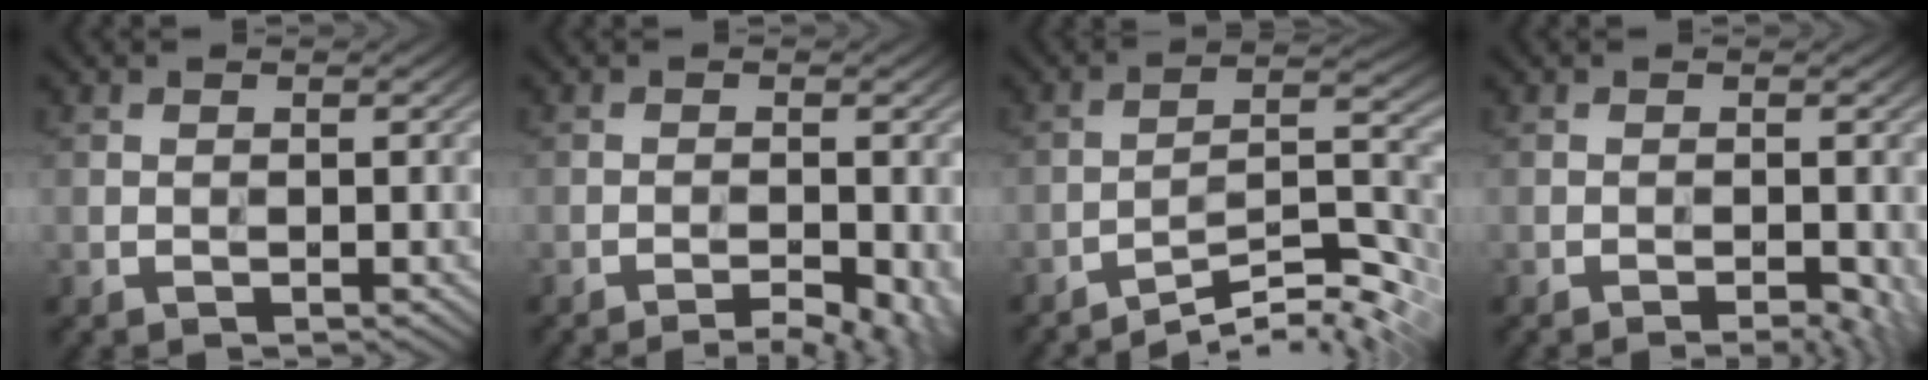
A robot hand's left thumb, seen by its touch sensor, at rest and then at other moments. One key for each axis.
{"total": 4.0, "fx": -2.6, "fy": 0.8, "fz": 3.0, "tx": -0.041, "ty": -0.001, "tz": -0.037}
{"total": 9.2, "fx": -7.1, "fy": 1.4, "fz": 5.7, "tx": -0.092, "ty": 0.012, "tz": -0.124}
{"total": 2.2, "fx": -1.2, "fy": 0.5, "fz": 1.7, "tx": -0.024, "ty": 0.001, "tz": -0.014}